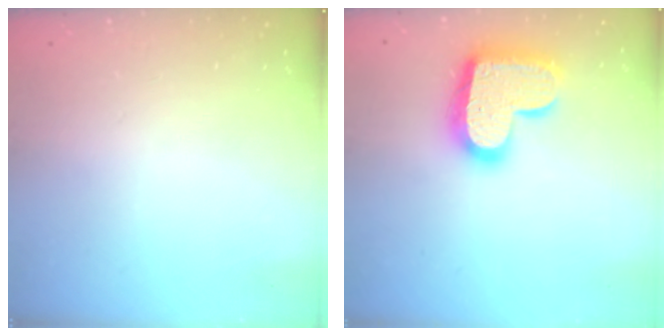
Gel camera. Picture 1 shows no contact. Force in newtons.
{"total": 19.0, "press": 19.0, "slide": 1.1}